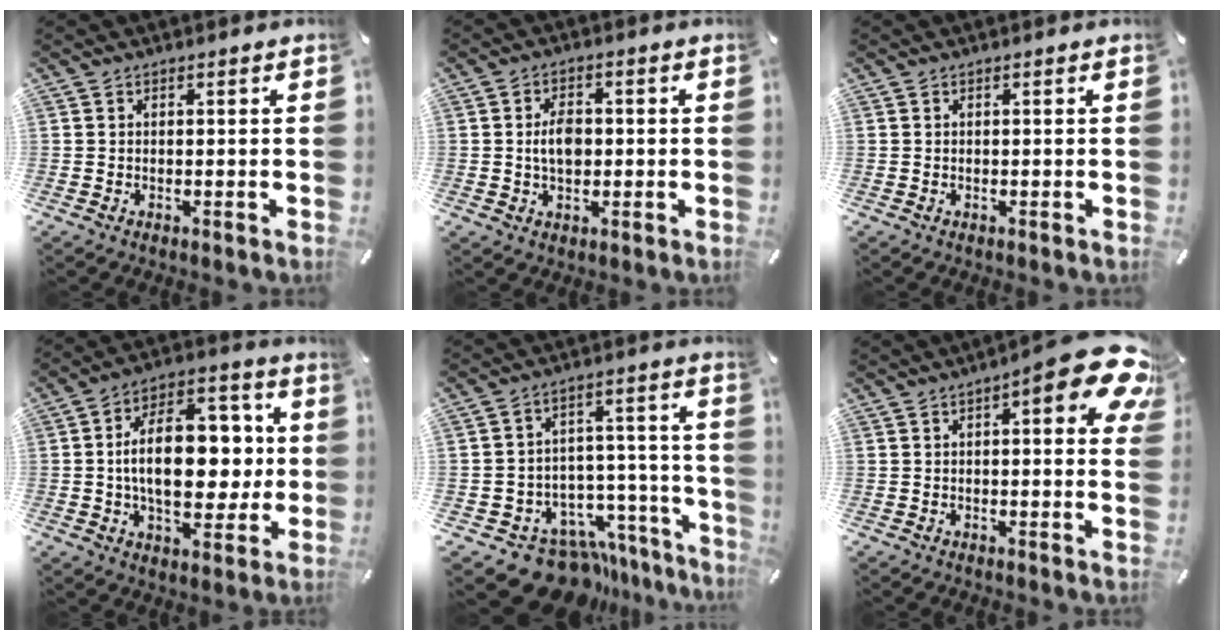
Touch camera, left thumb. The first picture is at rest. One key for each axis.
{"total": 5.3, "fx": 0.0, "fy": 3.7, "fz": 3.8, "tx": -0.065, "ty": 0.000, "tz": -0.006}
{"total": 0.0}
{"total": 19.5, "fx": 0.5, "fy": 11.8, "fz": 15.5, "tx": -0.255, "ty": 0.008, "tz": 0.008}
{"total": 14.6, "fx": -10.3, "fy": 8.7, "fz": 5.6, "tx": -0.063, "ty": 0.062, "tz": -0.162}
{"total": 13.6, "fx": 6.6, "fy": 4.1, "fz": 11.1, "tx": -0.136, "ty": -0.047, "tz": 0.103}